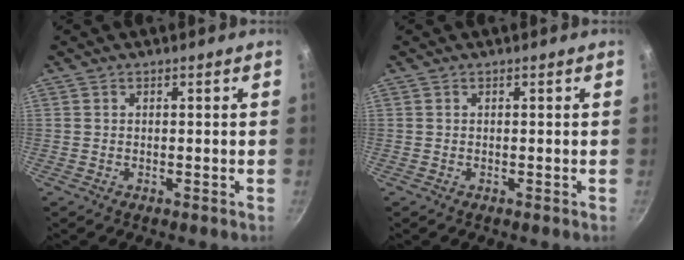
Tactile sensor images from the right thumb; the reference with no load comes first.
{"total": 0.0}